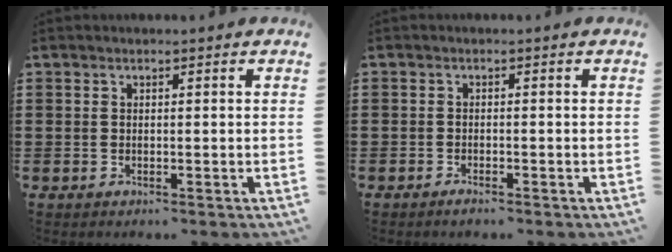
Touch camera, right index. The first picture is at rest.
{"total": 0.9, "force": [-0.9, 0.1, 0.3], "torque": [-0.010, -0.005, -0.016]}